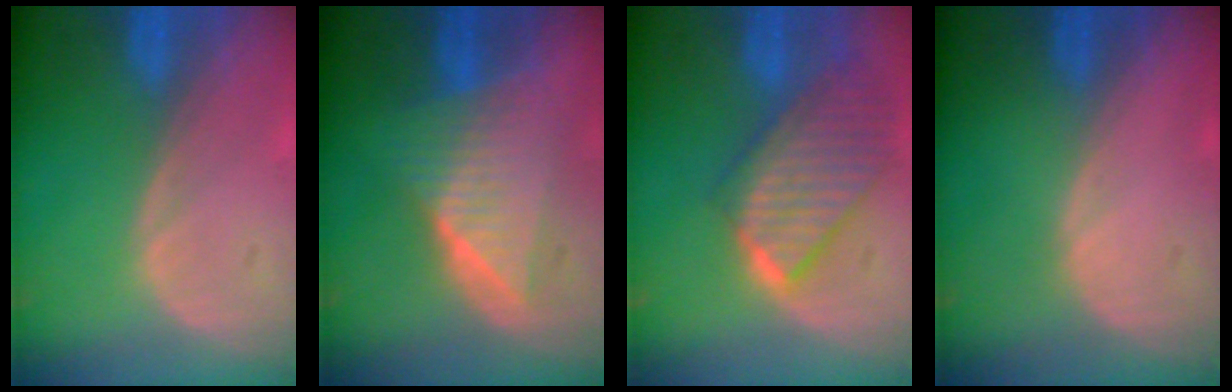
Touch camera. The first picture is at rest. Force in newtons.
{"total": 7.7, "press": 7.7, "slide": 0.3}
{"total": 9.8, "press": 8.6, "slide": 4.7}
{"total": 0.6, "press": 0.1, "slide": 0.6}